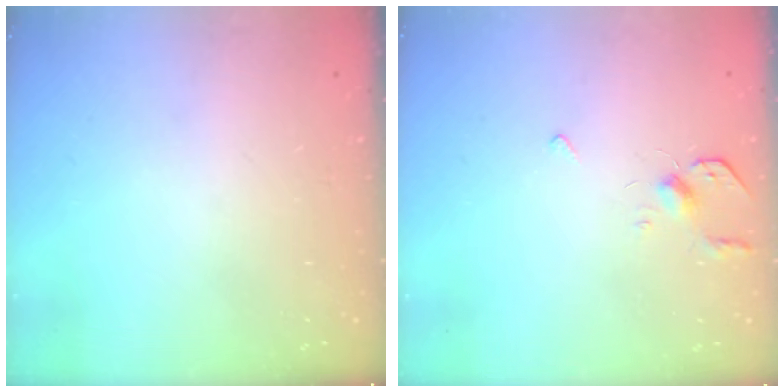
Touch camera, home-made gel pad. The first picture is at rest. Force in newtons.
{"total": 3.5, "press": 3.4, "slide": 0.7}